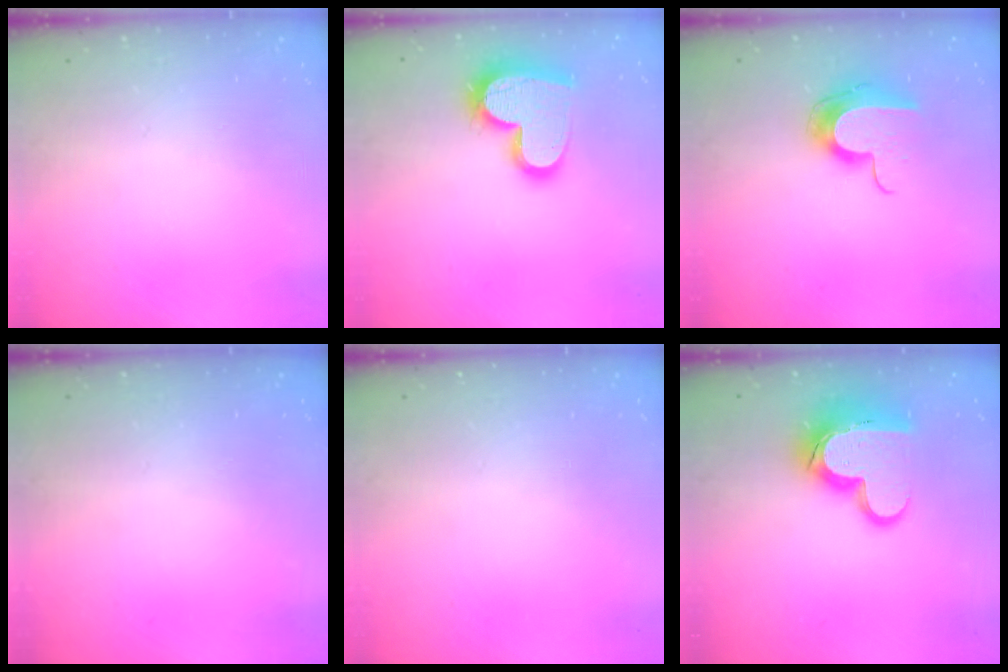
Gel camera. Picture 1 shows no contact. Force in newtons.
{"total": 18.9, "press": 18.9, "slide": 1.5}
{"total": 11.6, "press": 11.6, "slide": 0.8}
{"total": 0.0}
{"total": 0.0}
{"total": 15.5, "press": 15.5, "slide": 1.3}